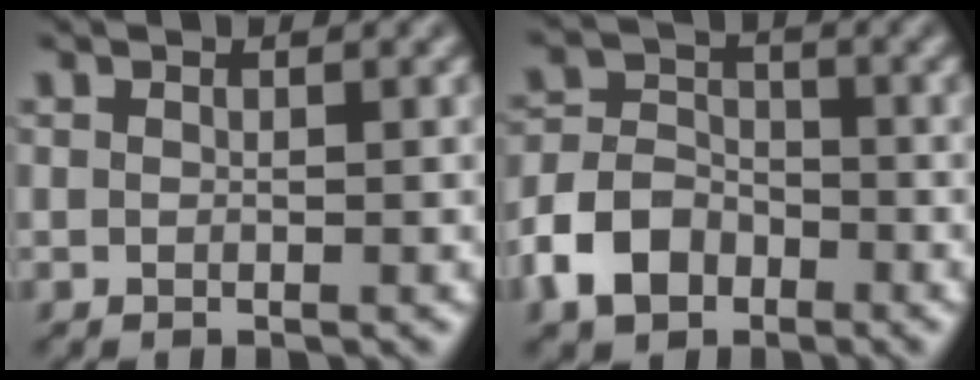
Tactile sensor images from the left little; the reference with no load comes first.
{"total": 5.2, "force": [-2.8, 3.7, 2.3], "torque": [-0.050, 0.002, -0.061]}